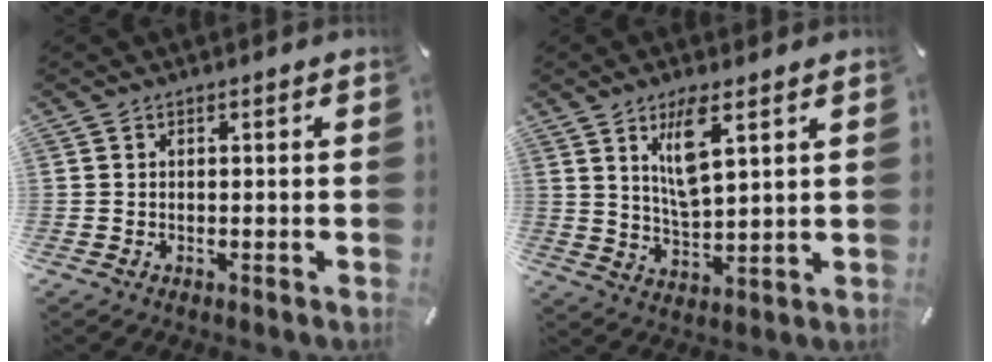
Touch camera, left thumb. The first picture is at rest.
{"total": 9.4, "force": [5.0, 2.7, 7.4], "torque": [-0.139, -0.011, 0.086]}